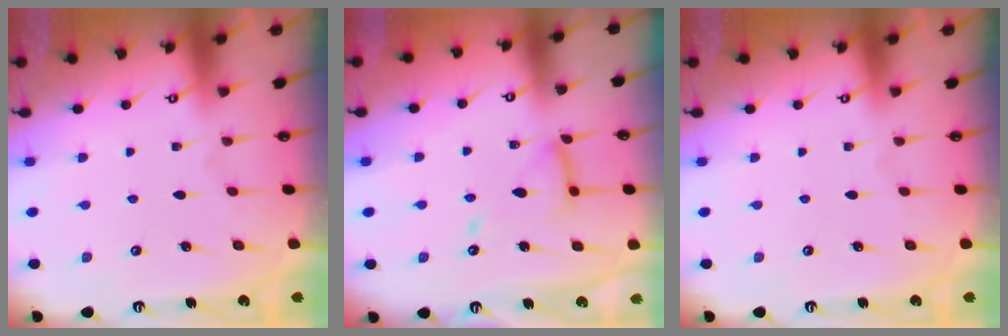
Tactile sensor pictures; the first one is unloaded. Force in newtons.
{"total": 12.5, "press": 12.4, "slide": 1.3}
{"total": 0.0}